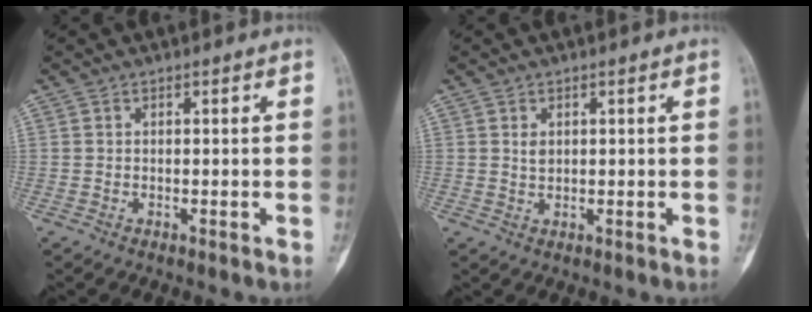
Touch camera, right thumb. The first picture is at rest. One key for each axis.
{"total": 1.6, "fx": 0.6, "fy": 1.0, "fz": 1.1, "tx": -0.011, "ty": -0.003, "tz": 0.013}